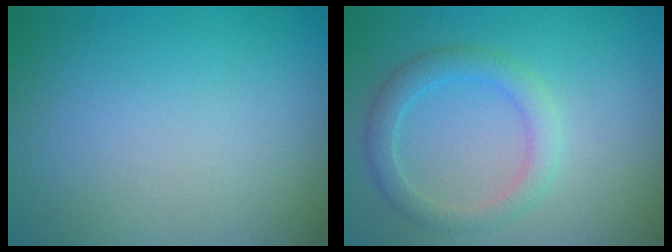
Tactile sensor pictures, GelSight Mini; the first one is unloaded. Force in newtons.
{"total": 2.8, "press": 2.8, "slide": 0.1}